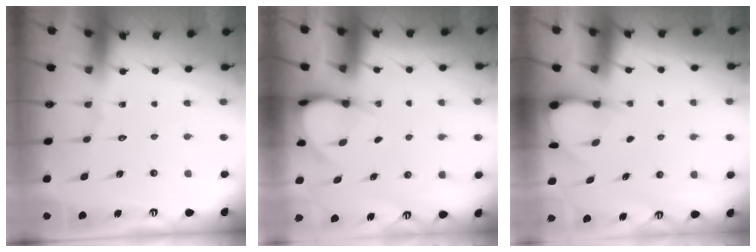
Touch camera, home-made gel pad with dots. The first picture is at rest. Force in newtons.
{"total": 4.8, "press": 4.8, "slide": 0.6}
{"total": 3.3, "press": 3.2, "slide": 0.3}